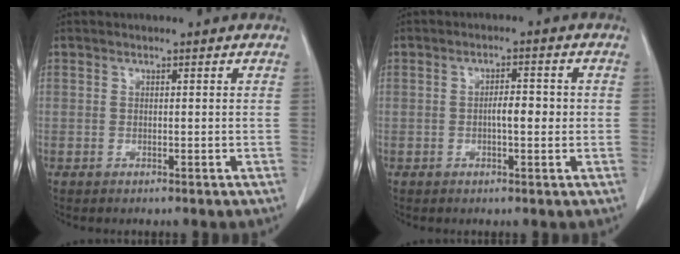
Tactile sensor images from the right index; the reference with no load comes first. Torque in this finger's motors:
{"motor_torque": [0.23, 0.38, 0.00, 0.03]}